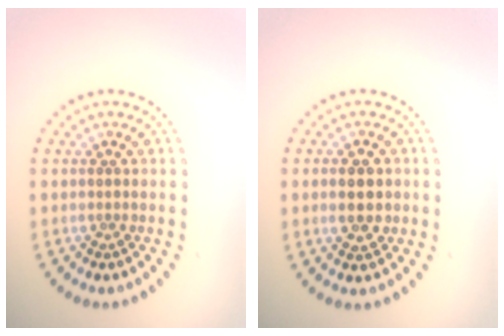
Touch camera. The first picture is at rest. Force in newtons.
{"total": 3.2, "press": 3.2, "slide": 0.1}